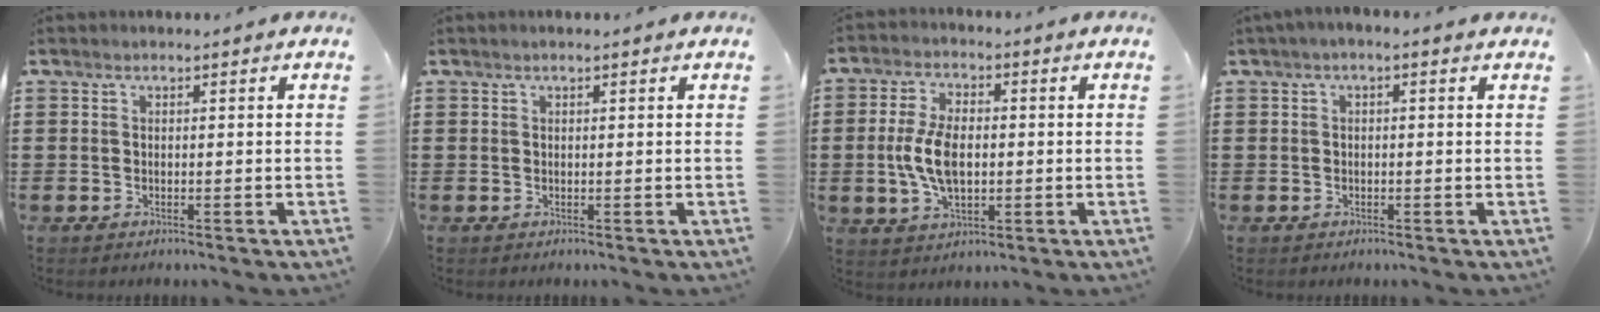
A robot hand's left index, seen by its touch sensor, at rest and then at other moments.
{"total": 0.6, "force": [0.4, 0.0, 0.4], "torque": [-0.008, 0.000, 0.007]}
{"total": 8.0, "force": [-0.3, 4.3, 6.8], "torque": [-0.152, 0.004, -0.010]}
{"total": 1.1, "force": [-0.5, 0.3, 1.0], "torque": [-0.017, -0.001, -0.009]}